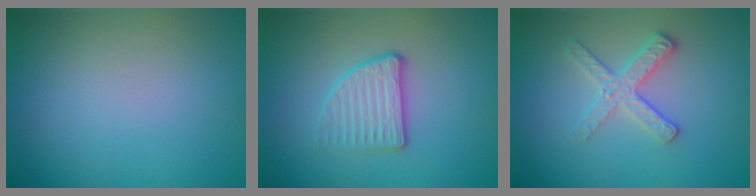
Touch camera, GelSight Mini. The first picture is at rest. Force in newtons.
{"total": 2.9, "press": 2.5, "slide": 1.4}
{"total": 2.8, "press": 2.6, "slide": 1.0}